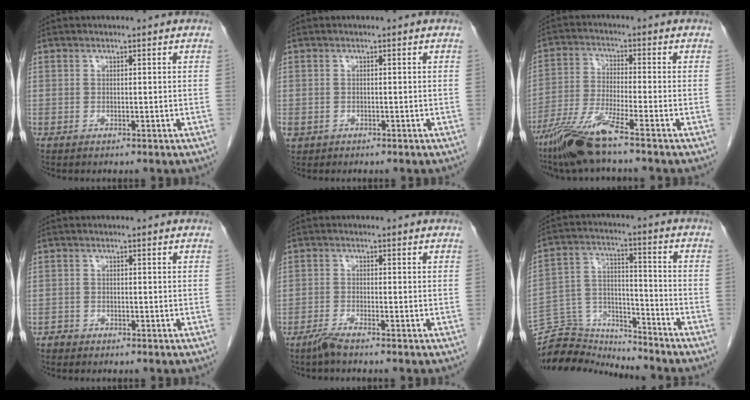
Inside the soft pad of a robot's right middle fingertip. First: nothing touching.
{"total": 1.9, "force": [-0.9, 1.5, 0.5], "torque": [-0.012, 0.001, -0.012]}
{"total": 9.0, "force": [-6.4, -0.6, 6.2], "torque": [-0.131, -0.031, -0.126]}
{"total": 1.1, "force": [-1.0, 0.5, -0.1], "torque": [0.000, 0.002, -0.020]}
{"total": 2.3, "force": [-1.9, -0.3, 1.1], "torque": [-0.033, -0.006, -0.042]}
{"total": 11.0, "force": [-10.9, 1.3, -0.8], "torque": [0.012, 0.045, -0.199]}